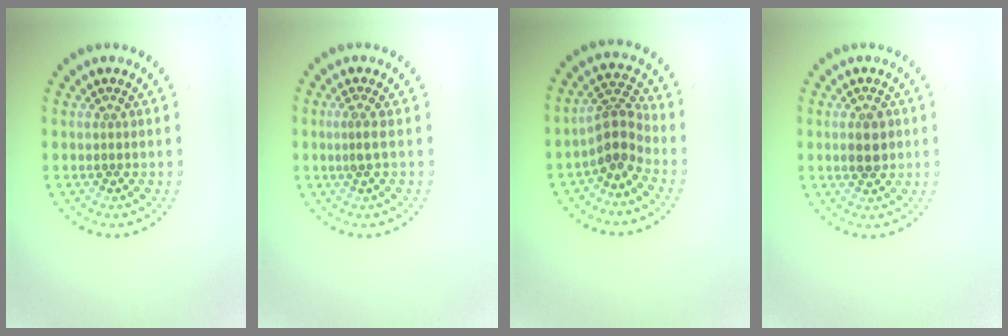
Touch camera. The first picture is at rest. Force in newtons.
{"total": 1.3, "press": 0.8, "slide": 1.0}
{"total": 3.2, "press": 2.4, "slide": 2.1}
{"total": 2.3, "press": 2.2, "slide": 0.2}